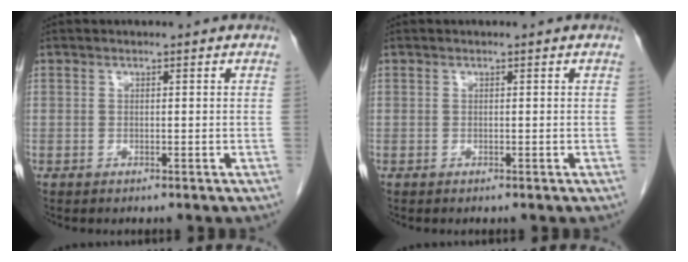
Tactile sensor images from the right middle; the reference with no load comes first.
{"total": 0.0}